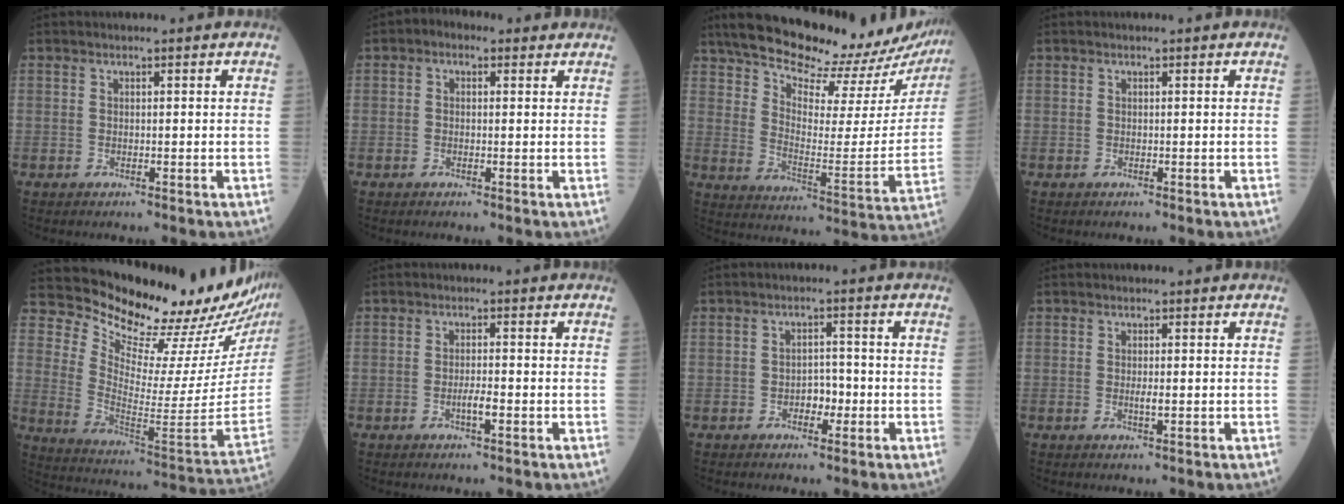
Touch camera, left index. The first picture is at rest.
{"total": 2.8, "force": [1.3, 1.9, 1.6], "torque": [-0.027, 0.021, 0.014]}
{"total": 26.7, "force": [23.6, 6.4, 10.8], "torque": [-0.174, -0.052, 0.308]}
{"total": 0.0}
{"total": 25.8, "force": [23.4, 1.9, 10.8], "torque": [-0.180, -0.134, 0.317]}
{"total": 2.2, "force": [-0.9, 0.3, 2.0], "torque": [-0.036, -0.001, -0.017]}
{"total": 2.8, "force": [-1.1, 1.7, 2.0], "torque": [-0.024, 0.006, -0.021]}
{"total": 1.3, "force": [-0.2, 0.3, 1.2], "torque": [-0.024, -0.004, -0.003]}